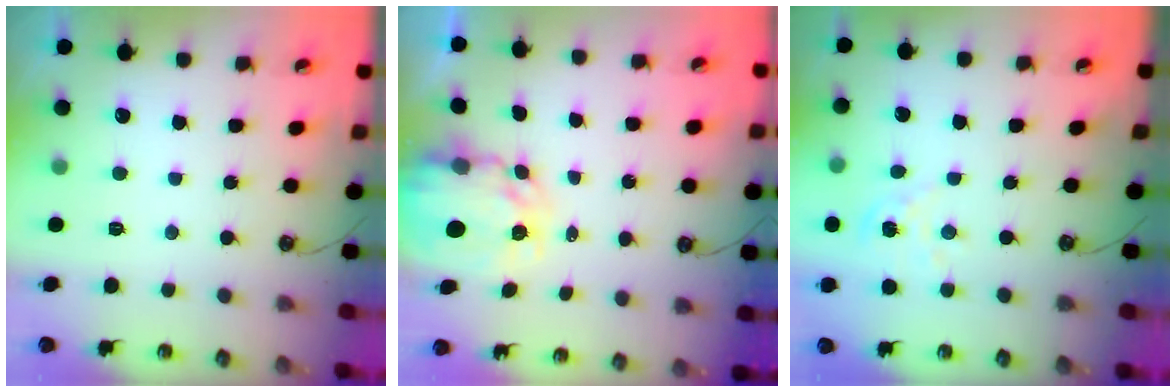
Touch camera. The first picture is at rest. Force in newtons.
{"total": 6.1, "press": 6.1, "slide": 0.5}
{"total": 2.6, "press": 2.6, "slide": 0.4}